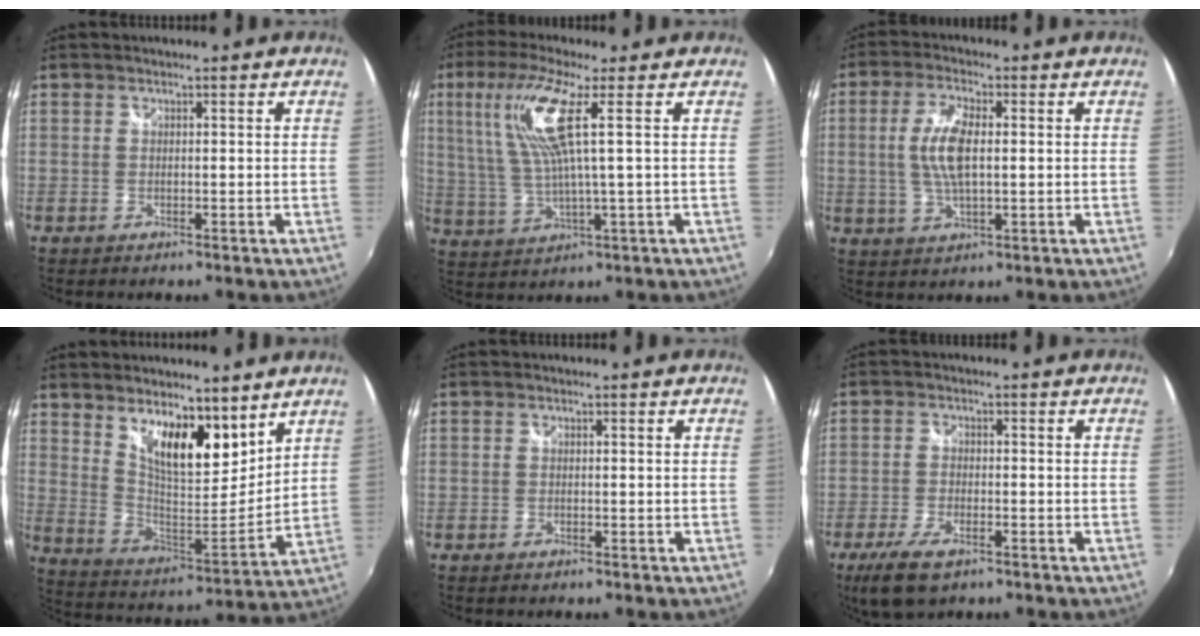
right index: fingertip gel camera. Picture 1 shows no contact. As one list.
[{"total": 10.4, "force": [3.4, 0.4, 9.8], "torque": [-0.193, 0.002, 0.078]}, {"total": 8.1, "force": [0.6, 3.1, 7.5], "torque": [-0.151, 0.004, 0.012]}, {"total": 14.2, "force": [9.4, 5.4, 9.1], "torque": [-0.148, -0.004, 0.169]}, {"total": 0.7, "force": [-0.6, 0.3, 0.3], "torque": [-0.007, -0.003, -0.013]}, {"total": 7.8, "force": [-5.0, 3.2, 5.2], "torque": [-0.130, -0.022, -0.093]}]